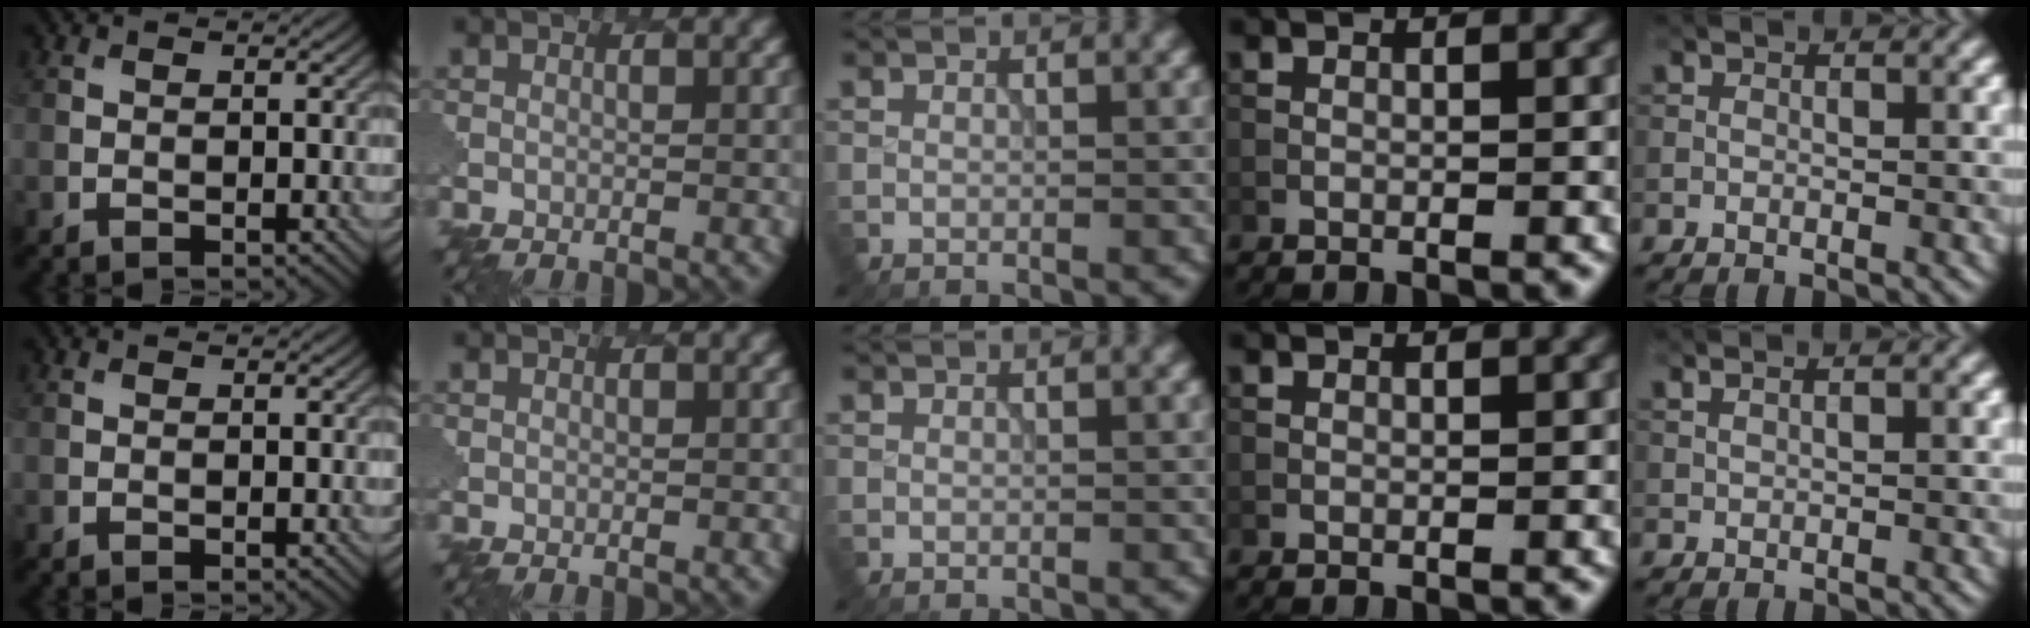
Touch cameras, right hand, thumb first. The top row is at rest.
{"index": {"total": 0.7, "force": [0.3, 0.5, 0.2], "torque": [0.001, -0.002, 0.005]}, "little": {"total": 1.7, "force": [1.3, 0.6, 0.9], "torque": [-0.014, 0.002, 0.010]}}